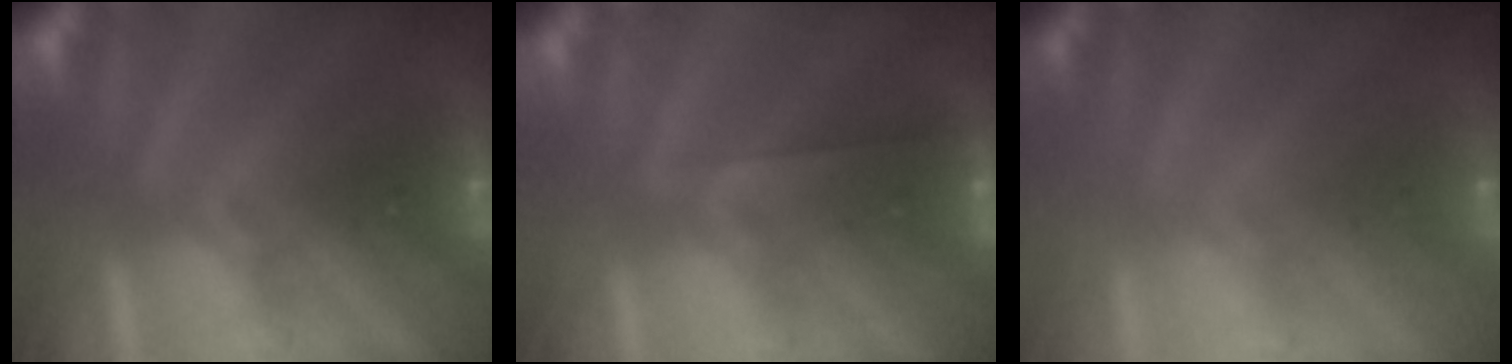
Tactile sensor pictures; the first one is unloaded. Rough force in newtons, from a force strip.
{"total": 1.9}
{"total": 9.6}